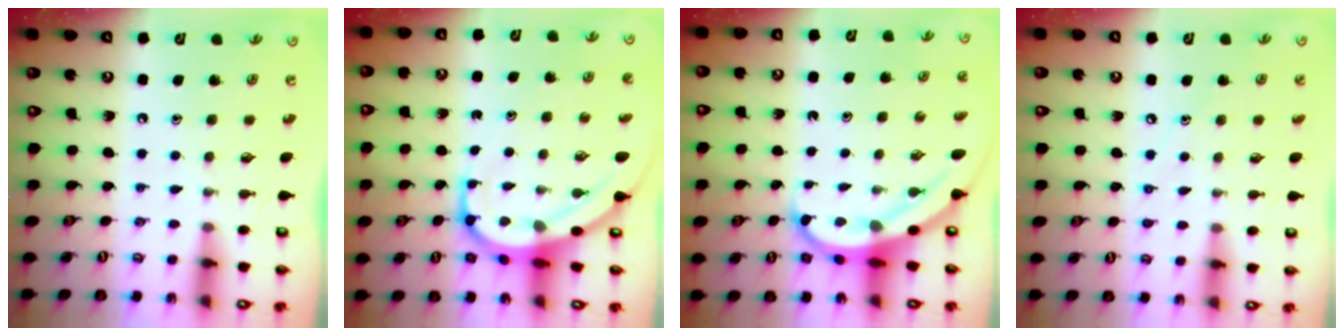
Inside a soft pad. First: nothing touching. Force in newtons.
{"total": 10.5, "press": 10.4, "slide": 1.0}
{"total": 6.6, "press": 6.5, "slide": 1.2}
{"total": 4.3, "press": 4.2, "slide": 0.4}